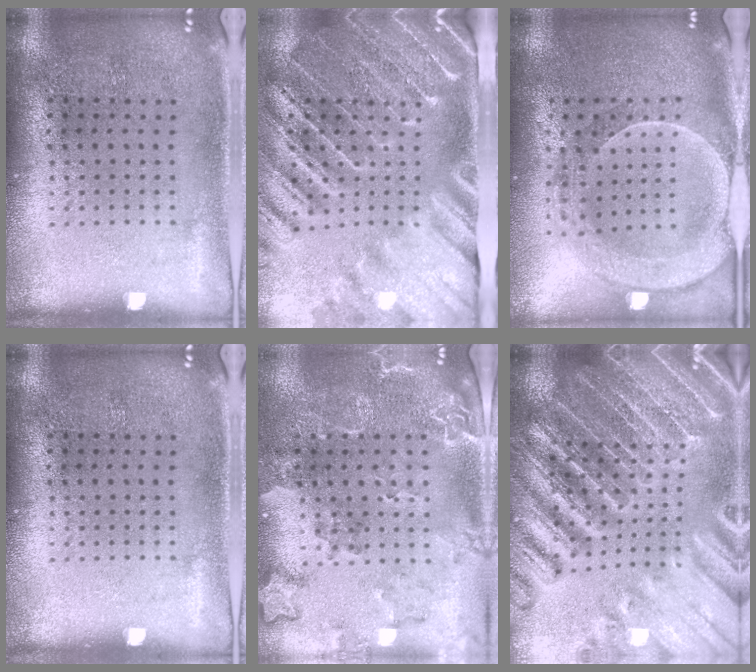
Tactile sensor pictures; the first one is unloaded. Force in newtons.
{"total": 3.8, "press": 3.2, "slide": 1.9}
{"total": 2.2, "press": 2.0, "slide": 0.9}
{"total": 0.0}
{"total": 2.2, "press": 1.9, "slide": 1.1}
{"total": 4.4, "press": 4.0, "slide": 1.6}